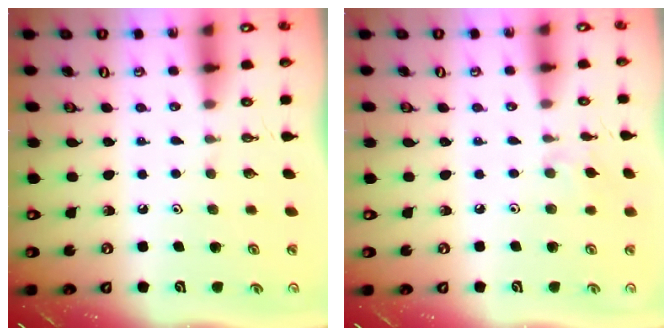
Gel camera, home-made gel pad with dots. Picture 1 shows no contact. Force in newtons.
{"total": 5.6, "press": 5.5, "slide": 0.9}